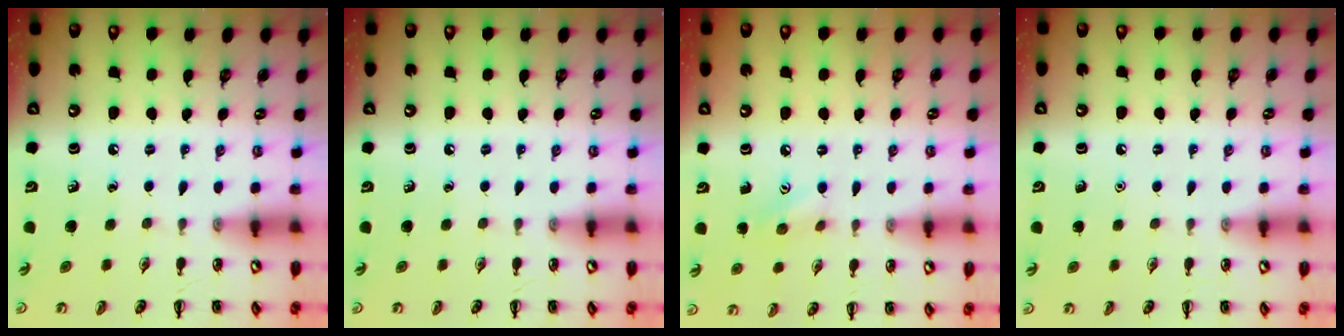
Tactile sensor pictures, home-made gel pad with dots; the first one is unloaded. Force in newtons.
{"total": 0.0}
{"total": 7.6, "press": 7.4, "slide": 1.8}
{"total": 1.5, "press": 1.5, "slide": 0.1}